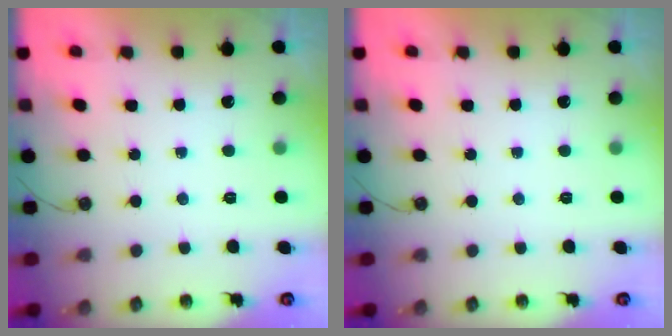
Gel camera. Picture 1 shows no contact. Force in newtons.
{"total": 0.0}